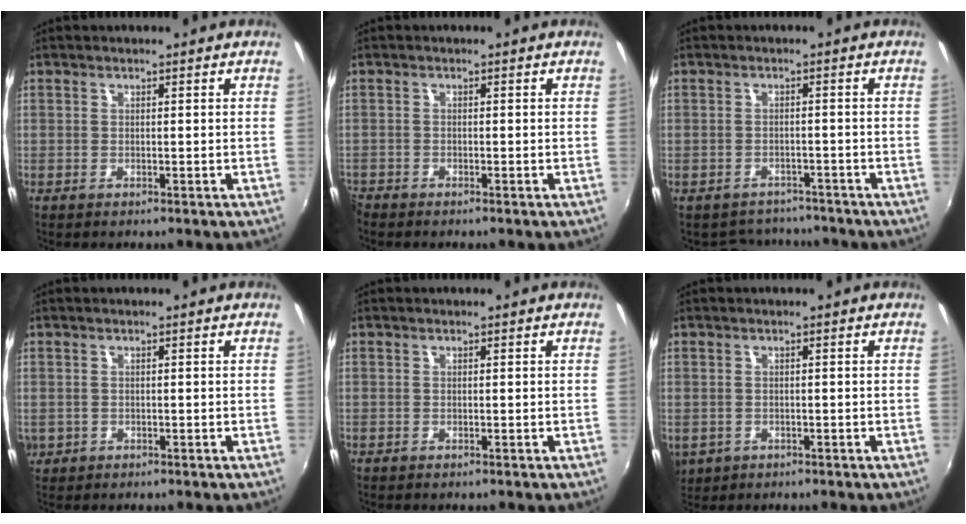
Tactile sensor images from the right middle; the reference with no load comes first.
{"total": 1.8, "force": [-1.7, 0.4, 0.1], "torque": [-0.011, -0.009, -0.040]}
{"total": 6.1, "force": [-5.4, 2.6, 0.5], "torque": [-0.022, 0.011, -0.076]}
{"total": 2.3, "force": [-0.4, 2.1, 0.8], "torque": [-0.017, -0.004, -0.004]}
{"total": 0.0}
{"total": 5.3, "force": [-1.4, 4.5, 2.5], "torque": [-0.056, -0.012, -0.015]}